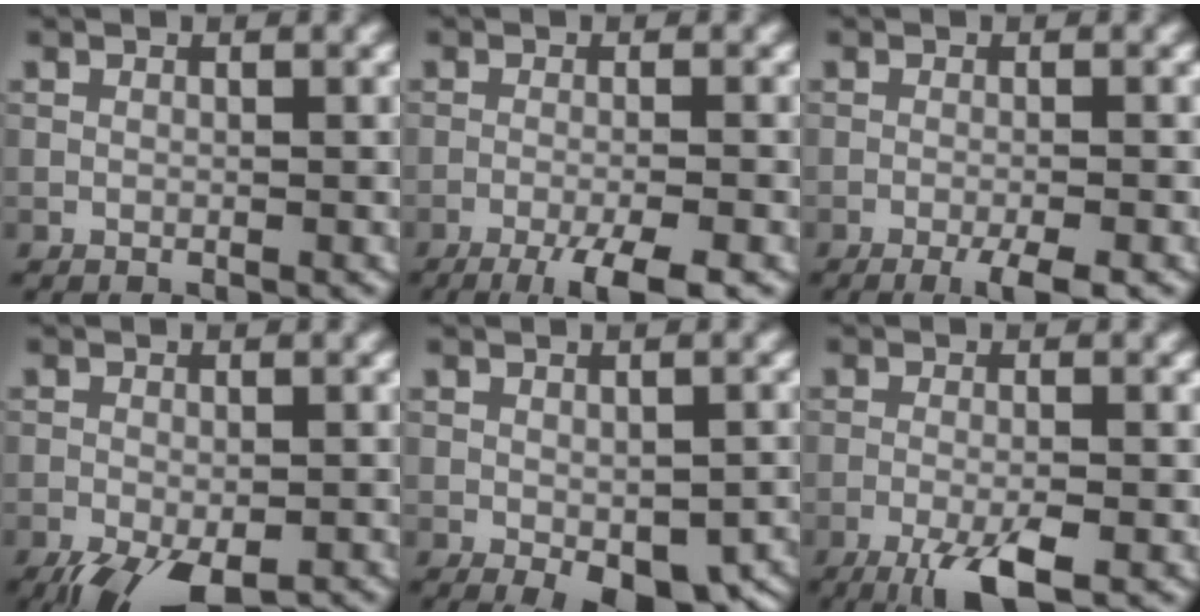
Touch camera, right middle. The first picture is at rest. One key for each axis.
{"total": 5.7, "fx": -3.6, "fy": 1.1, "fz": 4.3, "tx": -0.058, "ty": -0.002, "tz": -0.061}
{"total": 3.3, "fx": -2.0, "fy": 0.5, "fz": 2.6, "tx": -0.039, "ty": 0.000, "tz": -0.037}
{"total": 8.0, "fx": -5.4, "fy": 2.8, "fz": 5.1, "tx": -0.084, "ty": -0.031, "tz": -0.082}
{"total": 7.5, "fx": -3.5, "fy": 3.4, "fz": 5.7, "tx": -0.080, "ty": -0.027, "tz": -0.031}
{"total": 5.0, "fx": -2.8, "fy": 1.0, "fz": 4.0, "tx": -0.073, "ty": -0.002, "tz": -0.056}